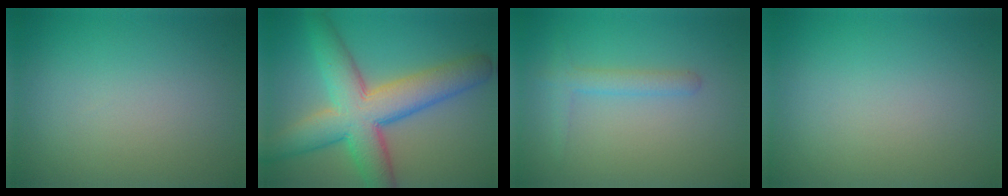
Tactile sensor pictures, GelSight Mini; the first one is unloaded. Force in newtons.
{"total": 9.4, "press": 9.4, "slide": 0.5}
{"total": 1.7, "press": 1.7, "slide": 0.1}
{"total": 0.0}